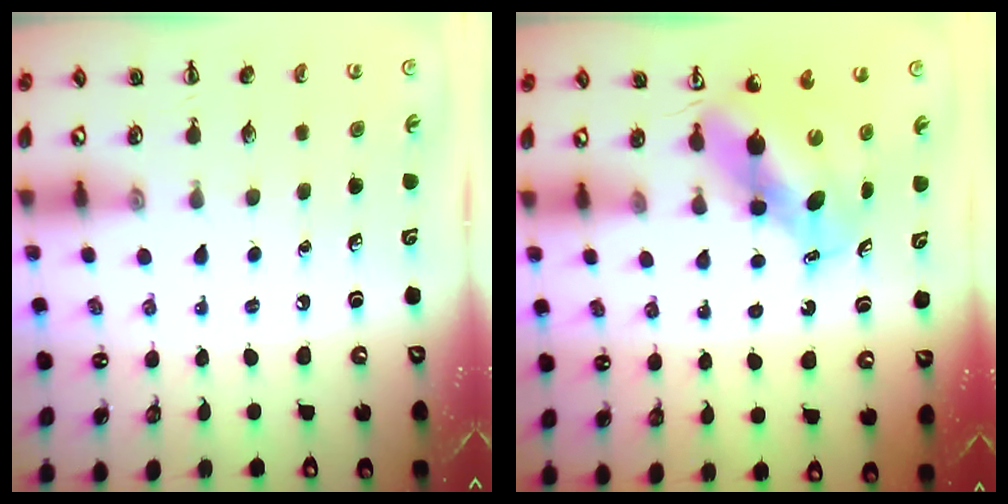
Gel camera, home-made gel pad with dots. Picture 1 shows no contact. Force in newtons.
{"total": 5.8, "press": 5.6, "slide": 1.4}